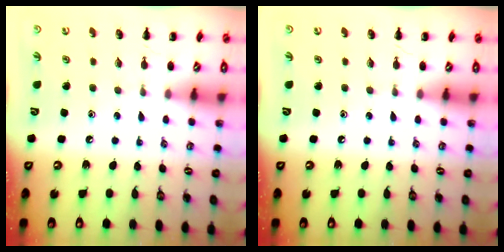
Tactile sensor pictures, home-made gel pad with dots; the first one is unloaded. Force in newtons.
{"total": 0.0}